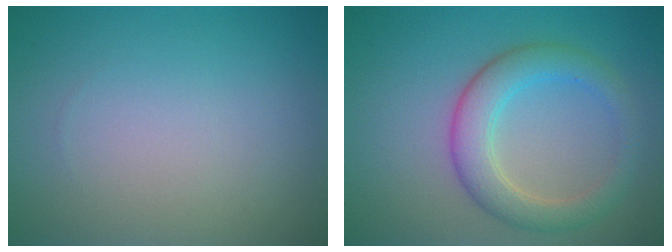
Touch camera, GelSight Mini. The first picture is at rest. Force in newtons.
{"total": 4.3, "press": 4.3, "slide": 0.1}